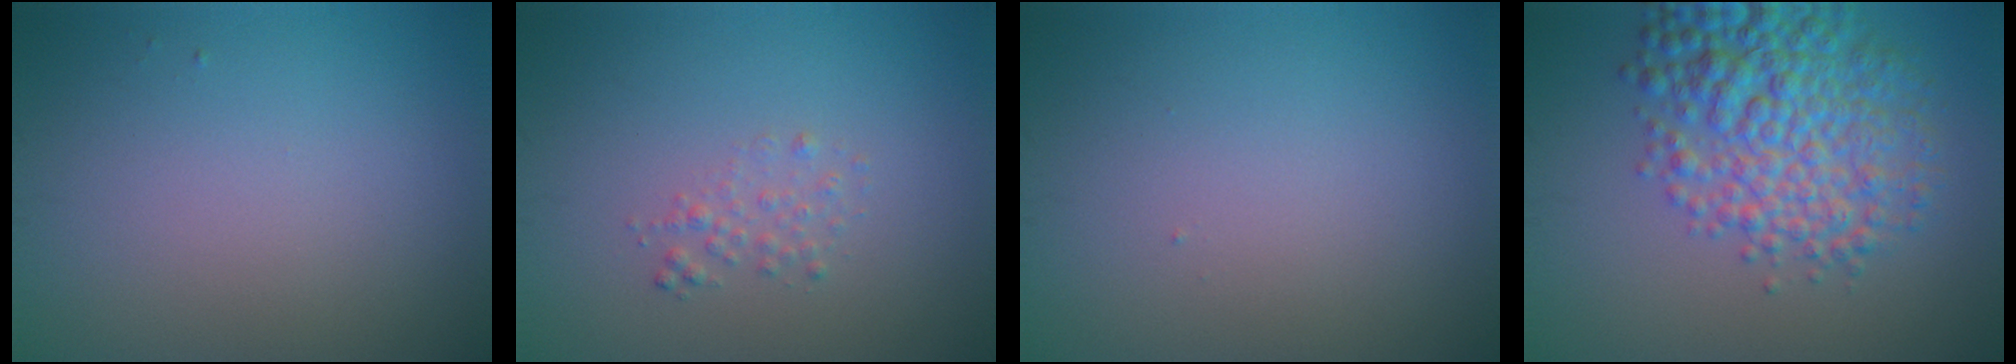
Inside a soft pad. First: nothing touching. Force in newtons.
{"total": 1.2, "press": 1.2, "slide": 0.0}
{"total": 0.0}
{"total": 6.9, "press": 6.9, "slide": 0.1}